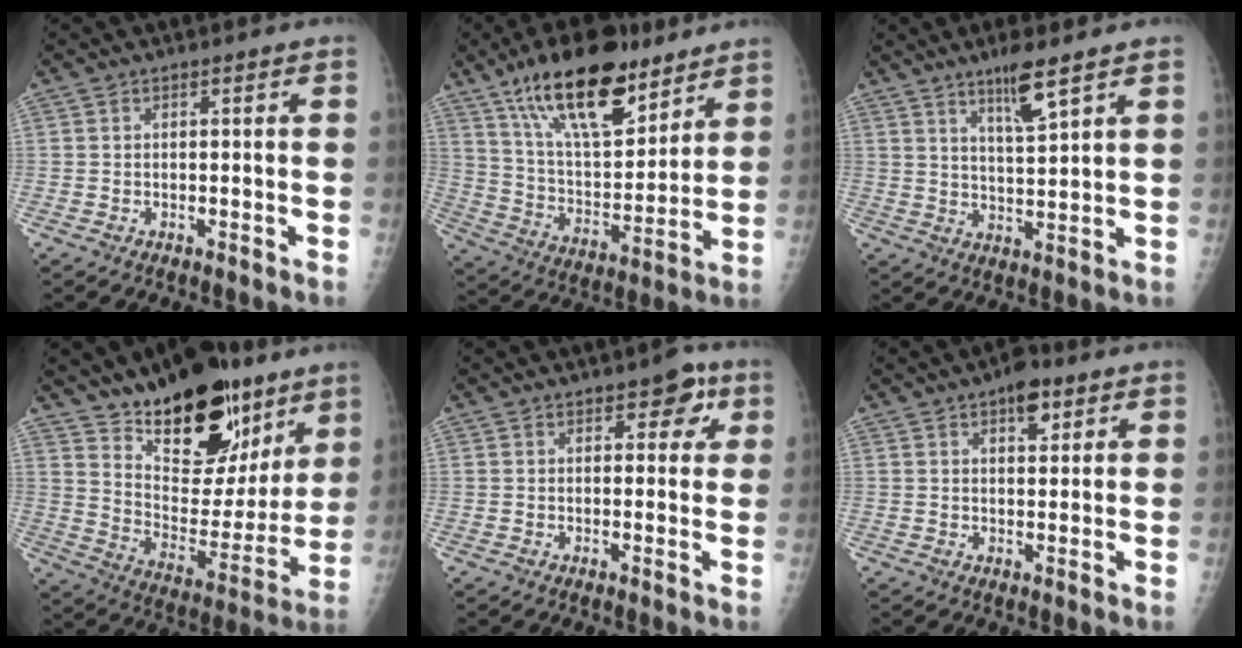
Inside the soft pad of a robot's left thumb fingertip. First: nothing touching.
{"total": 21.4, "force": [14.0, 8.6, 13.7], "torque": [-0.196, -0.062, 0.247]}
{"total": 6.8, "force": [4.5, 0.6, 5.0], "torque": [-0.091, -0.032, 0.083]}
{"total": 24.9, "force": [16.0, 12.0, 14.8], "torque": [-0.176, -0.084, 0.255]}
{"total": 5.6, "force": [2.7, 3.1, 3.8], "torque": [-0.014, -0.007, 0.026]}
{"total": 5.5, "force": [3.1, 2.8, 3.6], "torque": [-0.032, -0.012, 0.040]}